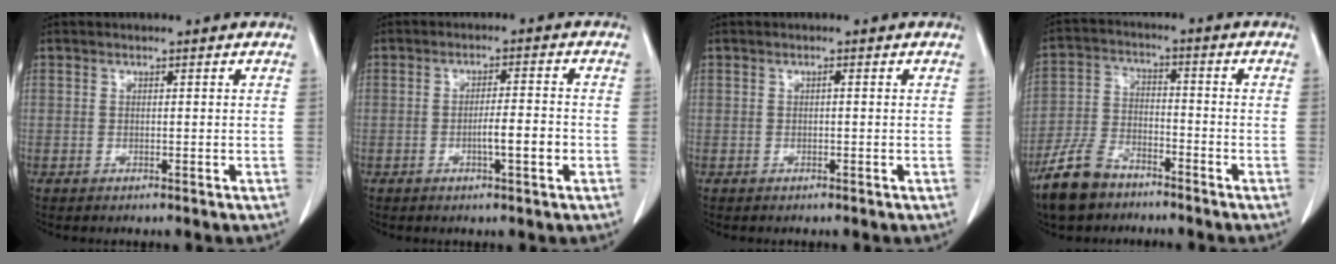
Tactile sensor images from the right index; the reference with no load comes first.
{"total": 4.4, "force": [-1.4, 0.3, 4.2], "torque": [-0.067, 0.000, -0.021]}
{"total": 0.0}
{"total": 9.0, "force": [-6.7, 4.5, 4.1], "torque": [-0.103, -0.006, -0.127]}